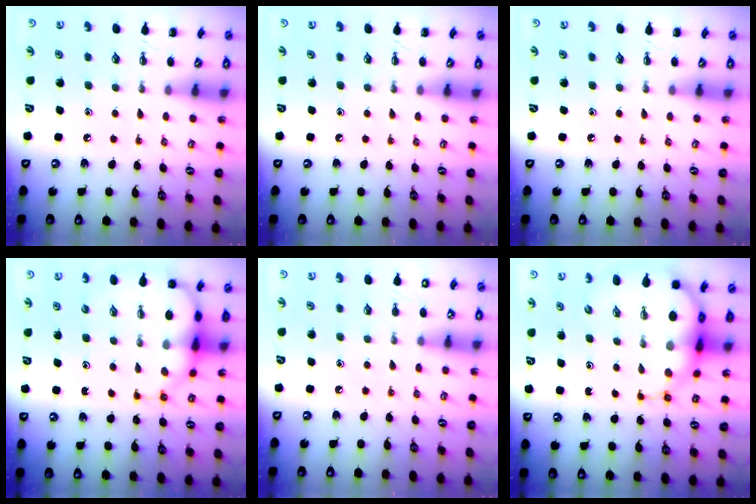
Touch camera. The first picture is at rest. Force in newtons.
{"total": 0.0}
{"total": 0.0}
{"total": 11.7, "press": 11.3, "slide": 3.2}
{"total": 8.7, "press": 8.3, "slide": 2.4}
{"total": 11.7, "press": 11.1, "slide": 3.5}